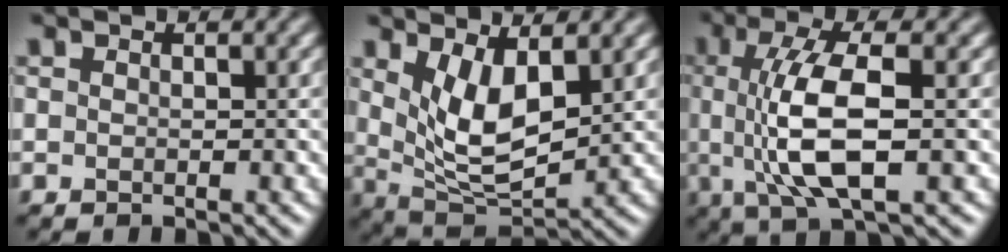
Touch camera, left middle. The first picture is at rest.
{"total": 5.5, "force": [1.8, 2.3, 4.8], "torque": [-0.099, -0.017, 0.040]}
{"total": 7.4, "force": [0.0, 2.2, 7.1], "torque": [-0.141, -0.003, 0.003]}